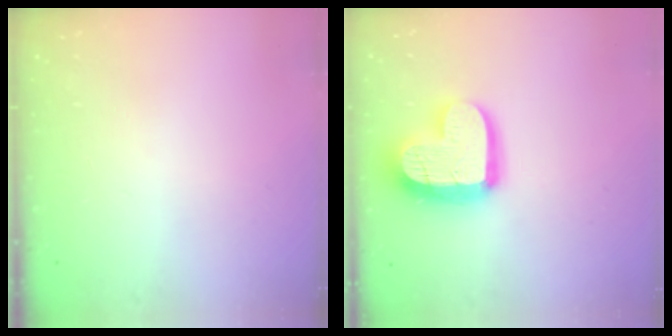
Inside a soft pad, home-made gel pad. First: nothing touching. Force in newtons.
{"total": 17.4, "press": 17.4, "slide": 1.7}